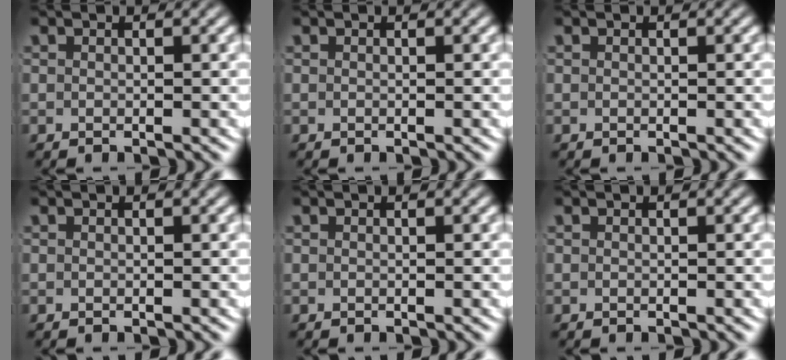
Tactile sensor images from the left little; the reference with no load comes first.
{"total": 0.0}
{"total": 0.0}
{"total": 0.0}
{"total": 0.0}
{"total": 0.0}